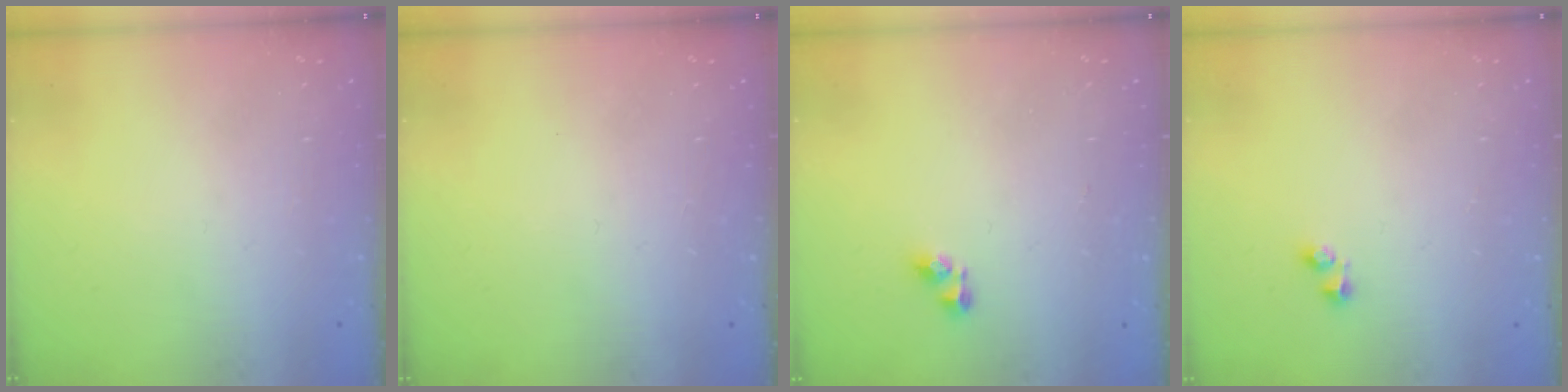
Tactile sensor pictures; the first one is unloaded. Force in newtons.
{"total": 0.0}
{"total": 4.9, "press": 4.8, "slide": 0.8}
{"total": 2.2, "press": 2.0, "slide": 0.9}